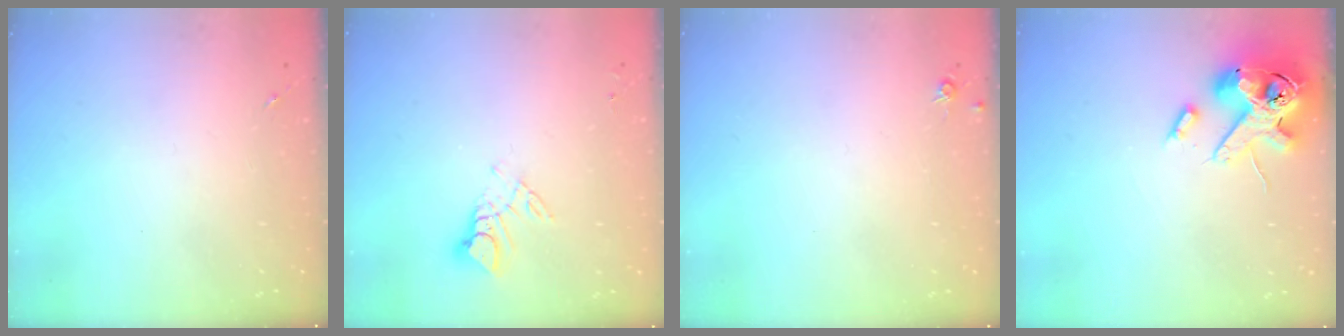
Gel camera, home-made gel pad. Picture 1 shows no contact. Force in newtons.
{"total": 6.8, "press": 6.8, "slide": 0.5}
{"total": 4.4, "press": 4.3, "slide": 0.5}
{"total": 15.9, "press": 15.7, "slide": 2.7}